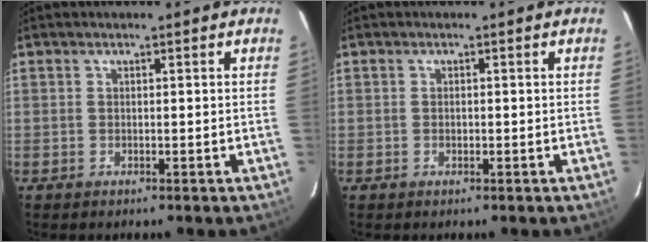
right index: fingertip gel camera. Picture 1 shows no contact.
{"total": 0.7, "force": [-0.2, 0.5, 0.4], "torque": [-0.006, 0.002, -0.002]}